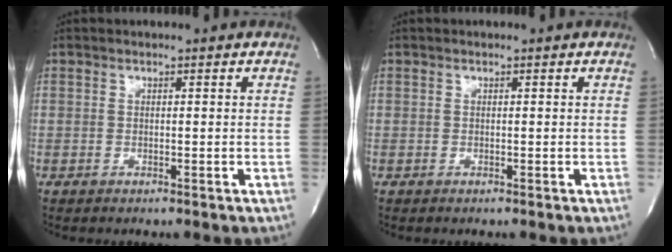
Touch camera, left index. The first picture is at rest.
{"total": 0.0}